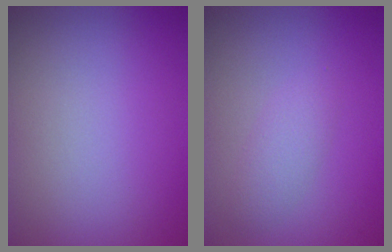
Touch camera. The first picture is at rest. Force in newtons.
{"total": 1.7, "press": 1.7, "slide": 0.0}